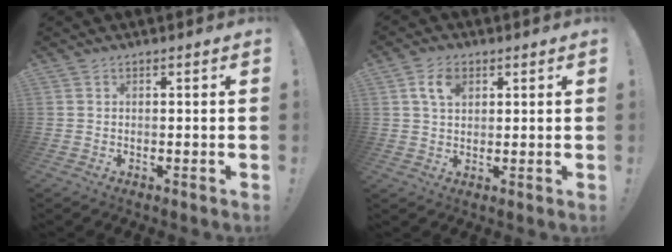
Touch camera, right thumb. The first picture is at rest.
{"total": 6.3, "force": [2.5, 4.0, 4.1], "torque": [-0.073, 0.005, 0.046]}